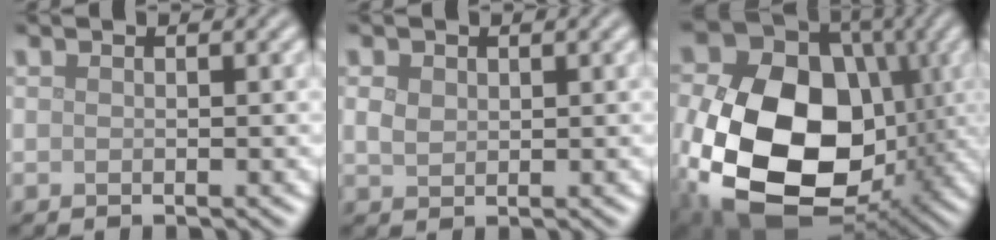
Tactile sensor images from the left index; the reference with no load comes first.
{"total": 1.5, "force": [0.5, 1.2, 0.8], "torque": [-0.018, 0.000, 0.012]}
{"total": 19.7, "force": [-2.6, 14.4, 13.2], "torque": [-0.267, -0.036, -0.034]}